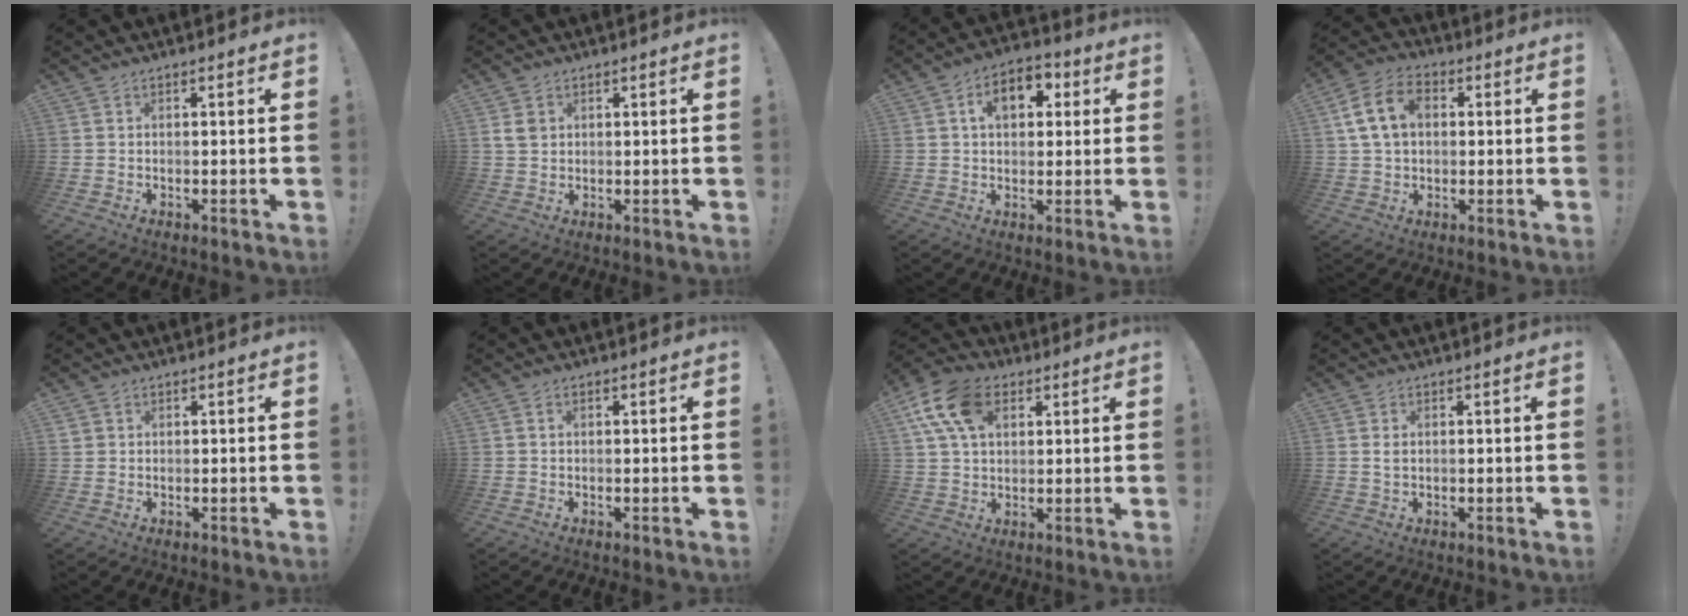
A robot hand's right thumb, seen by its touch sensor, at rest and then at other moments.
{"total": 3.4, "force": [1.3, 2.6, 1.7], "torque": [-0.024, 0.001, 0.023]}
{"total": 9.5, "force": [2.5, 6.7, 6.3], "torque": [-0.084, 0.008, 0.042]}
{"total": 12.6, "force": [3.1, 8.9, 8.3], "torque": [-0.155, 0.009, 0.061]}
{"total": 1.4, "force": [0.9, 1.1, 0.3], "torque": [-0.002, -0.002, 0.016]}
{"total": 0.8, "force": [0.2, 0.7, 0.4], "torque": [-0.003, 0.002, 0.003]}
{"total": 14.9, "force": [5.8, 9.7, 9.6], "torque": [-0.172, -0.010, 0.110]}
{"total": 1.5, "force": [0.5, 0.9, 1.1], "torque": [-0.017, 0.000, 0.007]}